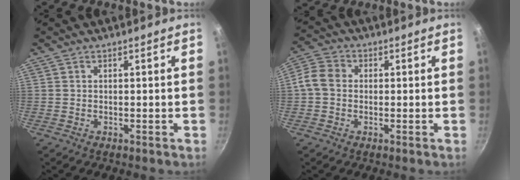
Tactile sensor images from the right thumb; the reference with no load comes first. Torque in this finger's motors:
{"motor_torque": [1.18, 0.96, 0.80, -0.93, 0.05]}